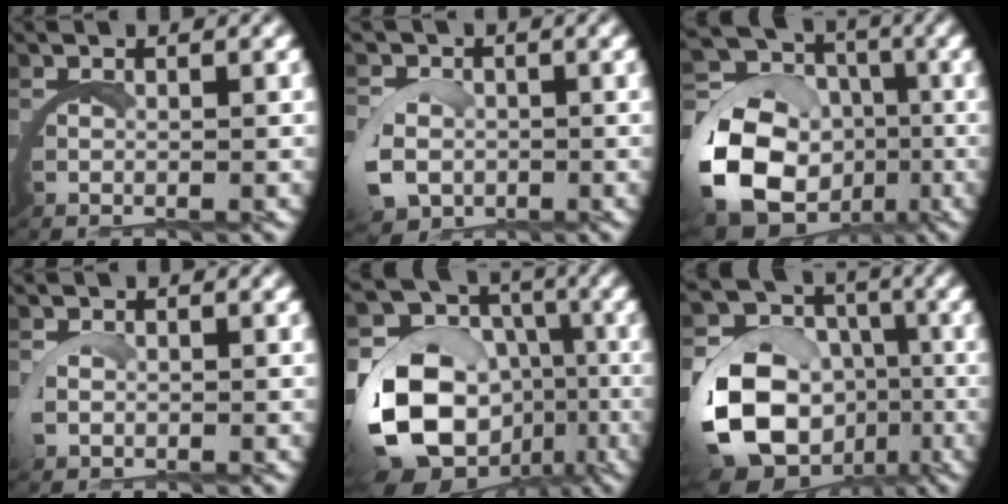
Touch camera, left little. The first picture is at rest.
{"total": 3.3, "force": [-0.7, 2.9, 1.5], "torque": [-0.039, -0.018, -0.011]}
{"total": 11.2, "force": [-1.7, 9.2, 6.1], "torque": [-0.130, -0.046, -0.023]}
{"total": 0.6, "force": [0.2, 0.4, 0.4], "torque": [-0.028, -0.009, 0.005]}
{"total": 11.2, "force": [-2.2, 8.8, 6.6], "torque": [-0.135, -0.045, -0.028]}
{"total": 10.2, "force": [-2.4, 8.2, 5.5], "torque": [-0.125, -0.048, -0.034]}